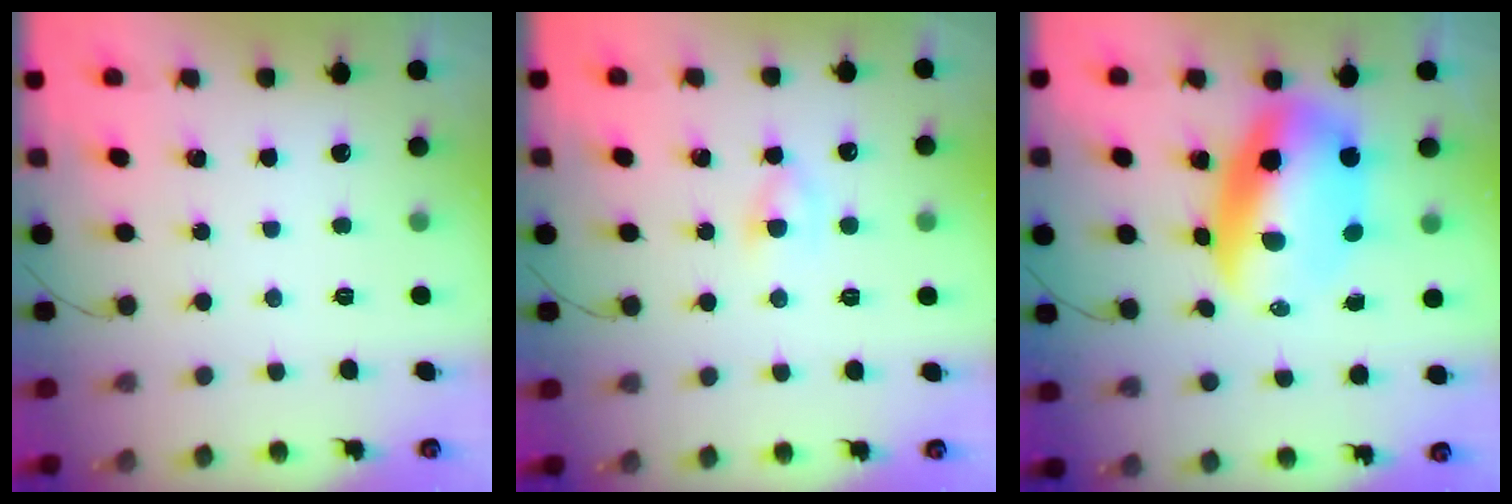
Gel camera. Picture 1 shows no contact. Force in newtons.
{"total": 3.2, "press": 3.0, "slide": 1.2}
{"total": 13.3, "press": 12.9, "slide": 3.1}